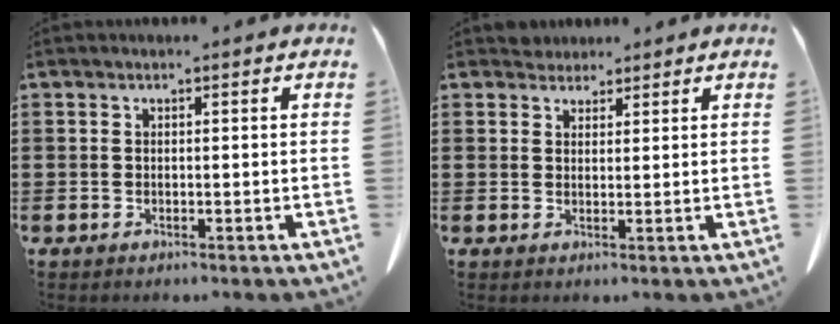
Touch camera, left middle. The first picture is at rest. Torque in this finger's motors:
{"motor_torque": [0.07, -0.04, 0.03, 0.02]}